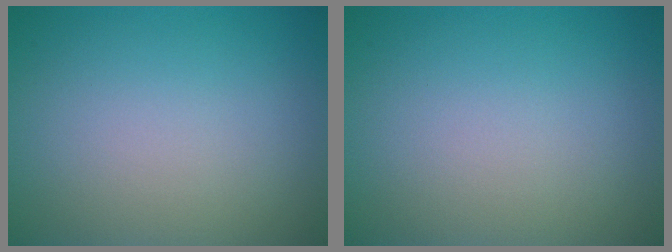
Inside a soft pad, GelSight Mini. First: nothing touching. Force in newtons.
{"total": 0.0}